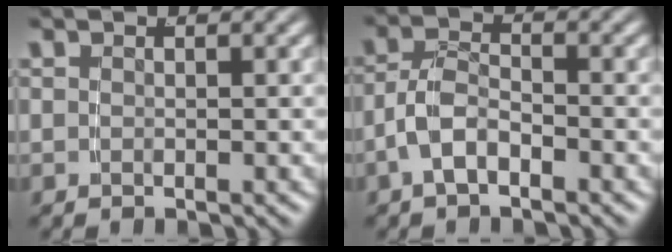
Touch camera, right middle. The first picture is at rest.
{"total": 3.4, "force": [-1.8, 1.8, 2.2], "torque": [-0.048, -0.008, -0.030]}